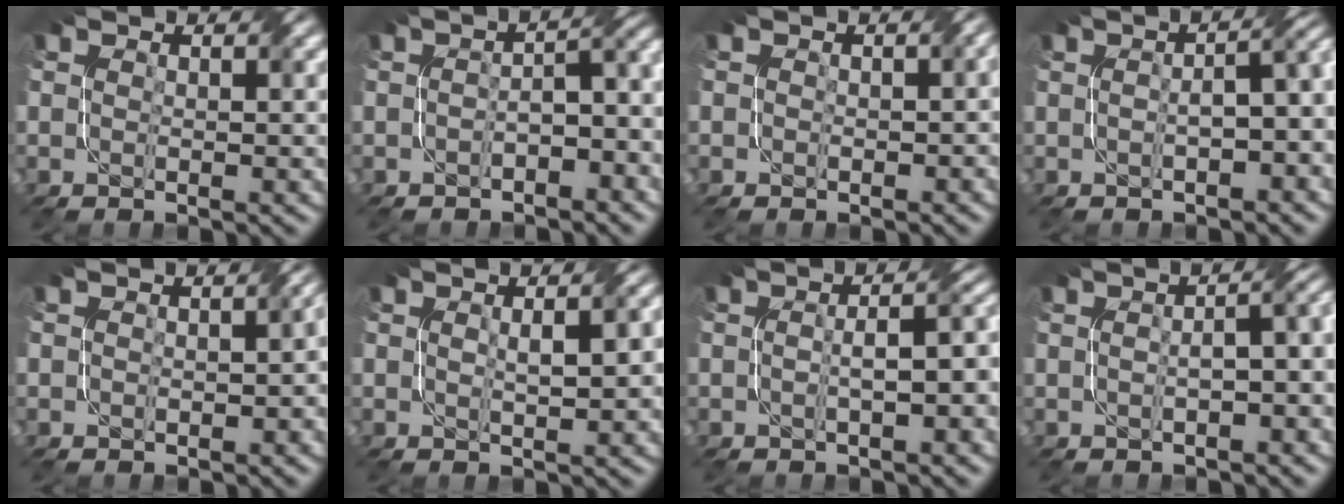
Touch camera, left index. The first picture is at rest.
{"total": 4.4, "force": [-1.5, 1.8, 3.8], "torque": [-0.048, 0.011, -0.026]}
{"total": 2.2, "force": [0.1, 1.5, 1.5], "torque": [-0.012, -0.004, -0.001]}
{"total": 5.8, "force": [-0.2, 2.4, 5.3], "torque": [-0.049, 0.015, -0.004]}
{"total": 2.7, "force": [-0.1, 1.5, 2.3], "torque": [-0.013, 0.002, 0.002]}
{"total": 3.4, "force": [0.4, 0.9, 3.2], "torque": [-0.047, 0.009, 0.011]}
{"total": 4.8, "force": [-0.8, 1.5, 4.5], "torque": [-0.057, 0.010, -0.007]}
{"total": 5.8, "force": [-0.1, 2.5, 5.3], "torque": [-0.044, 0.017, -0.005]}